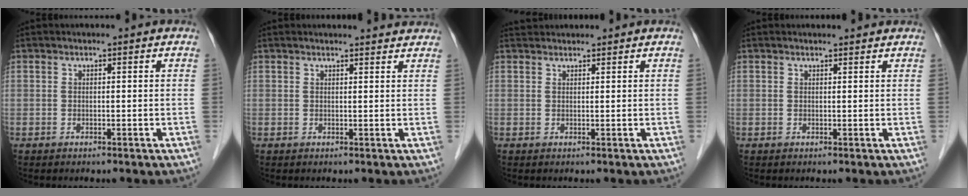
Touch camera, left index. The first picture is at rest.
{"total": 5.1, "force": [5.0, 0.6, 1.0], "torque": [-0.010, 0.010, 0.047]}
{"total": 2.4, "force": [2.4, 0.4, 0.2], "torque": [-0.005, 0.030, 0.044]}
{"total": 2.1, "force": [2.0, 0.3, 0.3], "torque": [-0.012, 0.008, 0.024]}